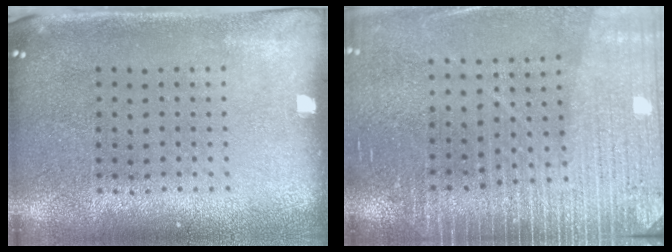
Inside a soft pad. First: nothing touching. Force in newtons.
{"total": 3.5, "press": 3.4, "slide": 0.3}